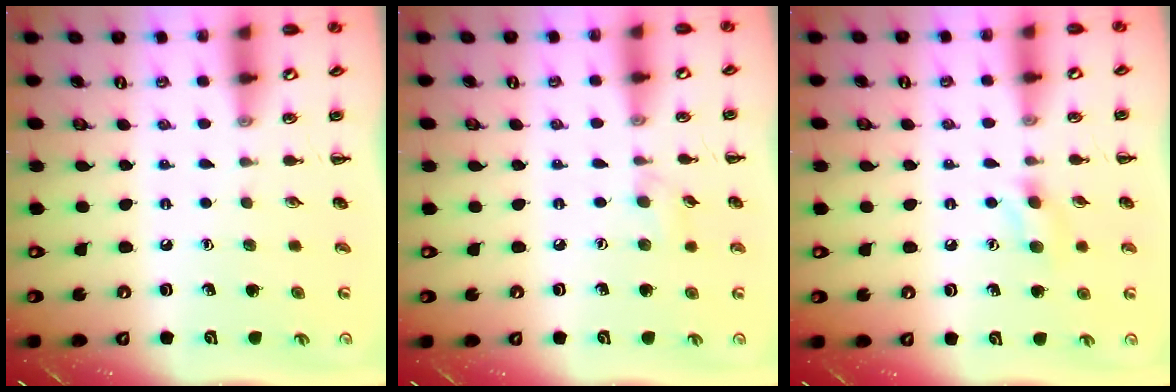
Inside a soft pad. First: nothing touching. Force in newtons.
{"total": 6.1, "press": 5.7, "slide": 2.2}
{"total": 5.1, "press": 4.8, "slide": 1.7}